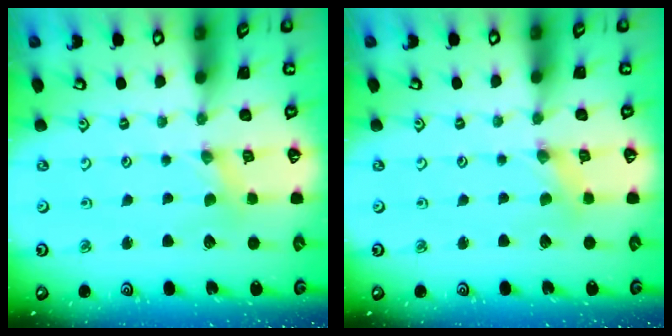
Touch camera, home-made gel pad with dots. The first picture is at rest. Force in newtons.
{"total": 0.5, "press": 0.5, "slide": 0.1}